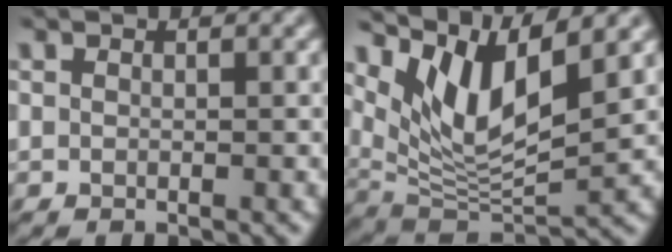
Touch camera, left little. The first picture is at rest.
{"total": 8.4, "force": [4.2, 2.3, 6.9], "torque": [-0.136, 0.001, 0.079]}